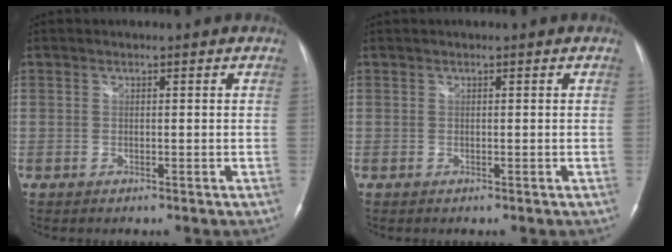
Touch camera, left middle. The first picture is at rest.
{"total": 0.0}